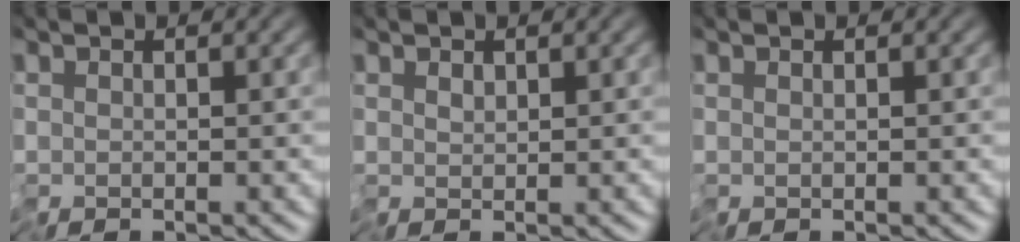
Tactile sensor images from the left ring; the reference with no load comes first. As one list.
[{"total": 0.8, "force": [0.4, 0.4, 0.6], "torque": [-0.013, 0.000, 0.007]}, {"total": 0.0}]